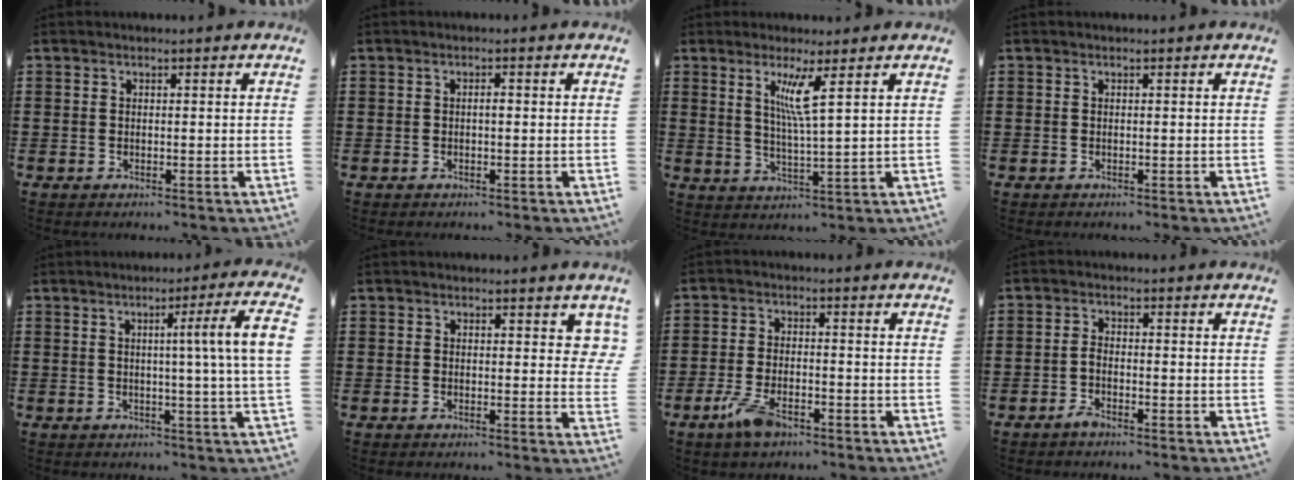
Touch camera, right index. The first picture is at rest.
{"total": 0.9, "force": [-0.1, 0.2, 0.9], "torque": [-0.018, -0.002, -0.002]}
{"total": 5.4, "force": [2.4, -0.2, 4.8], "torque": [-0.102, -0.003, 0.037]}
{"total": 0.0}
{"total": 7.4, "force": [1.0, -1.3, 7.2], "torque": [-0.117, -0.014, 0.007]}
{"total": 2.2, "force": [1.4, 1.2, 1.3], "torque": [-0.006, -0.001, 0.020]}
{"total": 4.9, "force": [-2.9, 1.9, 3.4], "torque": [-0.082, -0.003, -0.057]}
{"total": 1.7, "force": [-1.2, 0.4, 1.1], "torque": [-0.023, 0.002, -0.023]}